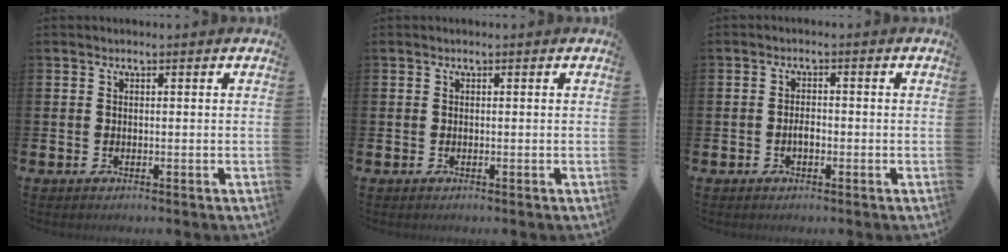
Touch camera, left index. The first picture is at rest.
{"total": 0.0}
{"total": 1.8, "force": [-0.5, 0.9, 1.4], "torque": [-0.018, -0.001, -0.013]}